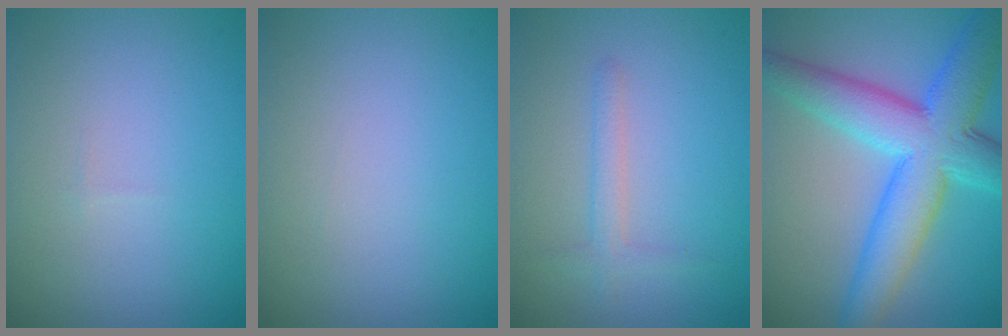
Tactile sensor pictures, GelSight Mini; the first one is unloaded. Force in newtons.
{"total": 0.0}
{"total": 1.5, "press": 1.5, "slide": 0.0}
{"total": 9.3, "press": 9.3, "slide": 0.4}